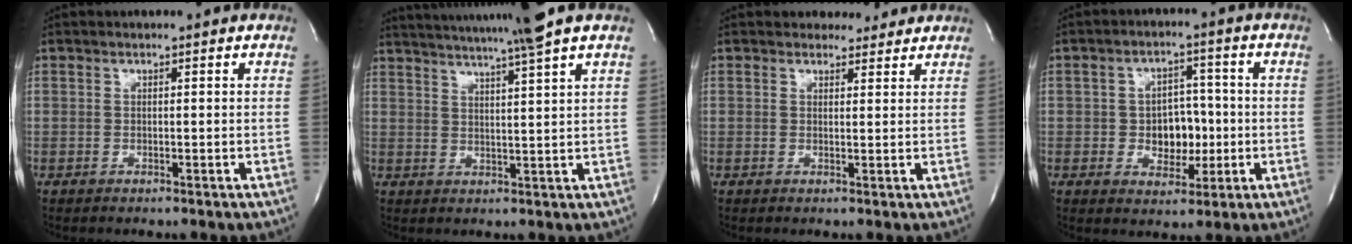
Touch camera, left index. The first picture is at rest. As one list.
[{"total": 13.1, "force": [11.1, -2.0, 6.7], "torque": [-0.120, -0.016, 0.152]}, {"total": 2.9, "force": [2.6, 1.2, 0.0], "torque": [0.002, -0.003, 0.029]}, {"total": 6.3, "force": [-1.1, 4.4, 4.3], "torque": [-0.063, 0.011, -0.012]}]